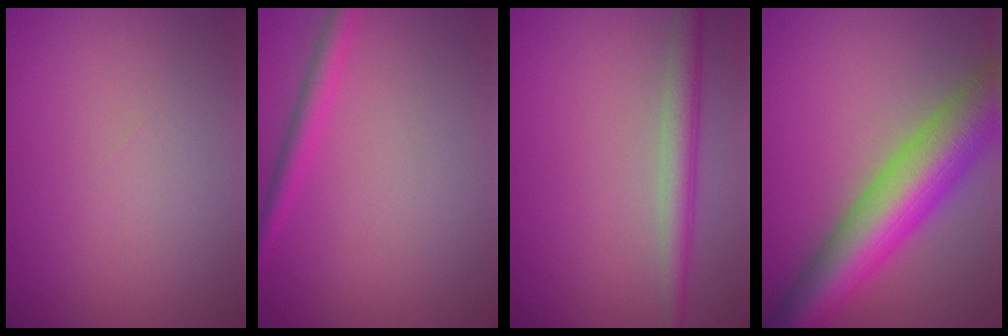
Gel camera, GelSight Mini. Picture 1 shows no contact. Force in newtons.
{"total": 1.9, "press": 1.9, "slide": 0.1}
{"total": 3.0, "press": 3.0, "slide": 0.1}
{"total": 10.6, "press": 10.6, "slide": 0.3}